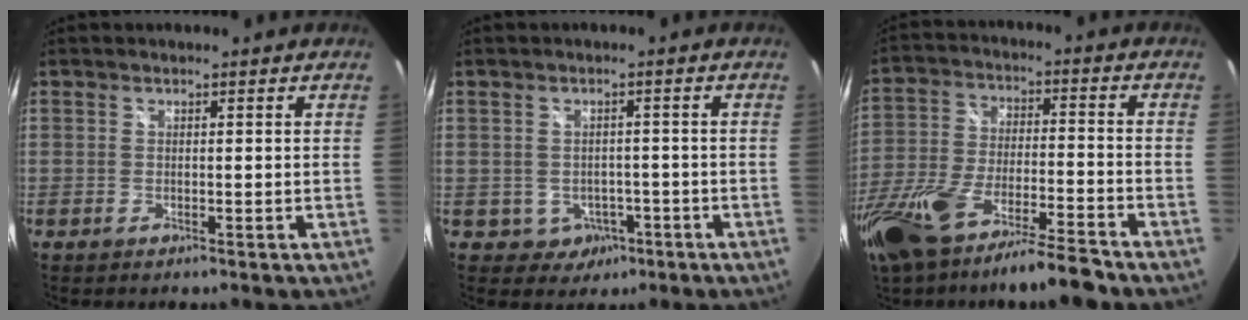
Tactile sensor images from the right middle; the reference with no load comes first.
{"total": 4.1, "force": [-1.7, 3.6, 0.9], "torque": [-0.029, 0.007, -0.013]}
{"total": 19.5, "force": [-14.8, 3.4, 12.2], "torque": [-0.258, -0.049, -0.254]}